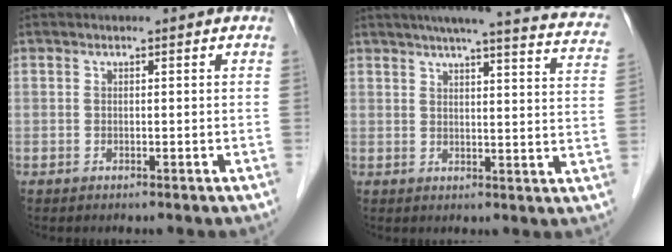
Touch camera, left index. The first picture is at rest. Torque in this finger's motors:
{"motor_torque": [-0.65, -0.91, 0.20, 0.04]}